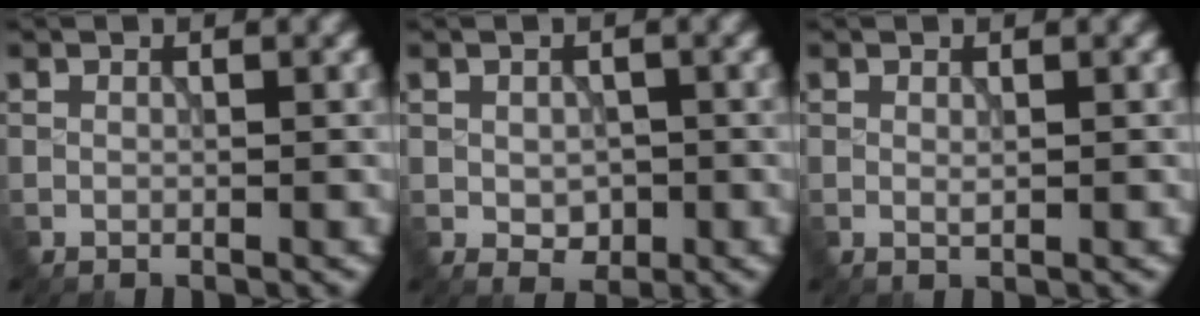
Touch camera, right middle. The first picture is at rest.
{"total": 2.3, "force": [-0.6, 1.6, 1.6], "torque": [-0.023, -0.006, -0.006]}
{"total": 0.6, "force": [0.1, 0.2, 0.6], "torque": [-0.011, -0.002, 0.002]}